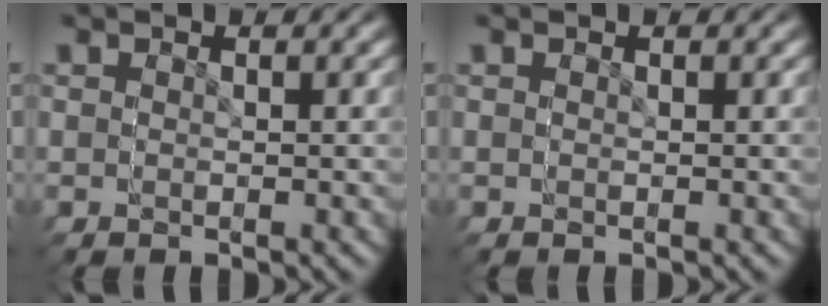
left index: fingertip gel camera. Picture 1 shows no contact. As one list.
[{"total": 0.0}]